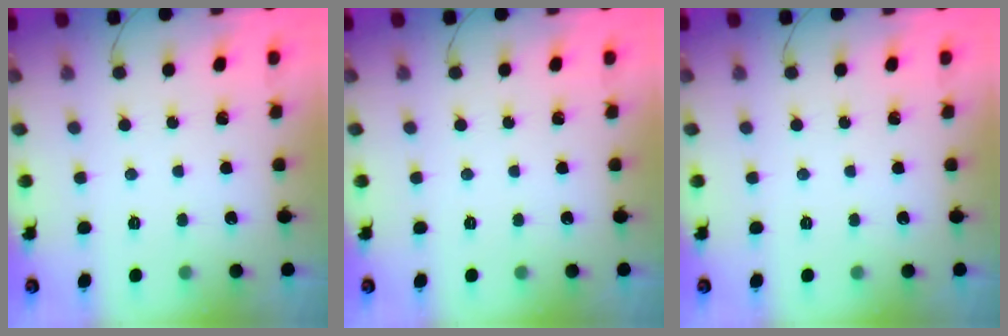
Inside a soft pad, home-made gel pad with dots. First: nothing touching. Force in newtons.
{"total": 0.0}
{"total": 0.0}